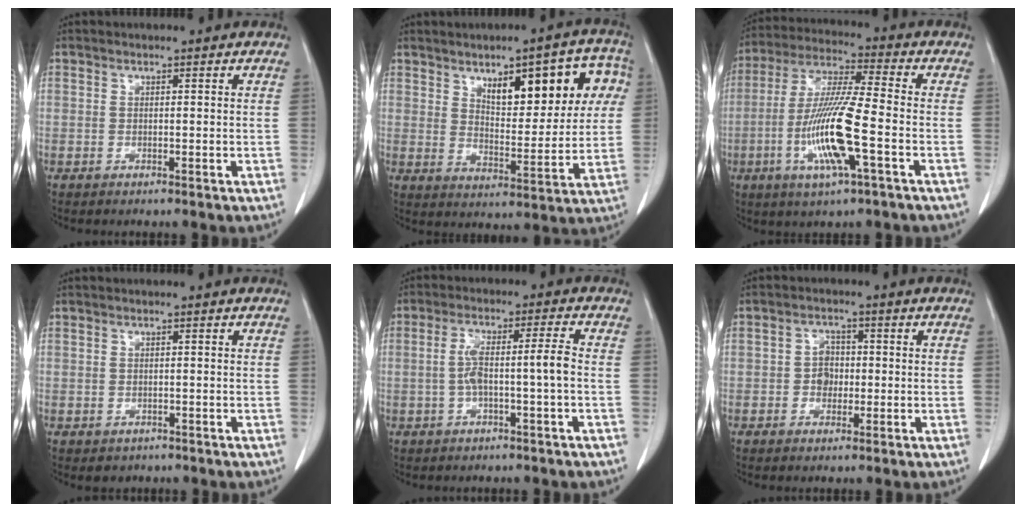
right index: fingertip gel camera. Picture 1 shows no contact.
{"total": 14.5, "force": [5.8, 5.2, 12.3], "torque": [-0.154, 0.026, 0.085]}
{"total": 13.9, "force": [-4.0, 0.8, 13.3], "torque": [-0.272, -0.011, -0.078]}
{"total": 1.4, "force": [-0.8, 1.2, 0.2], "torque": [-0.004, 0.001, -0.006]}
{"total": 6.0, "force": [-1.0, 0.0, 5.9], "torque": [-0.117, 0.022, -0.012]}
{"total": 2.9, "force": [-0.4, 2.4, 1.6], "torque": [-0.023, 0.007, -0.009]}